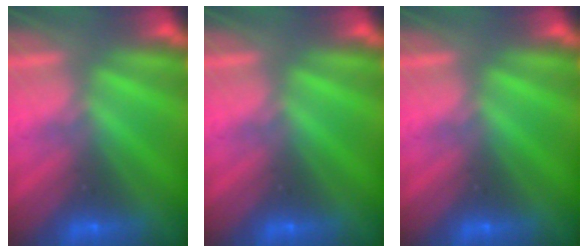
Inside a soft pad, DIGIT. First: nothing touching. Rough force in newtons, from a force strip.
{"total": 0.0}
{"total": 0.0}